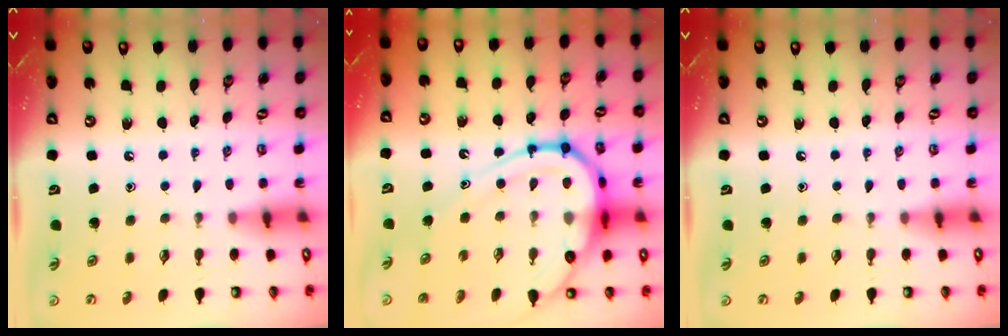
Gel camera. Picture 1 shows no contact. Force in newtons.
{"total": 19.1, "press": 19.0, "slide": 1.9}
{"total": 0.0}